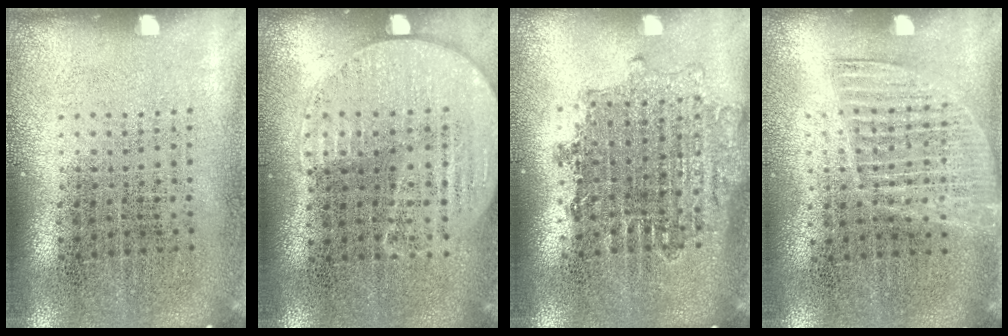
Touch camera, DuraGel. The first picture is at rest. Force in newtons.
{"total": 0.8, "press": 0.6, "slide": 0.5}
{"total": 1.5, "press": 1.3, "slide": 0.8}
{"total": 1.3, "press": 1.2, "slide": 0.7}